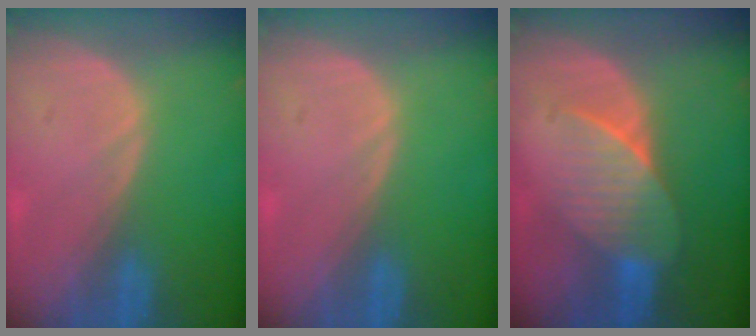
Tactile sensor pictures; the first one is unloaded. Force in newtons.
{"total": 0.0}
{"total": 7.4, "press": 6.9, "slide": 2.6}